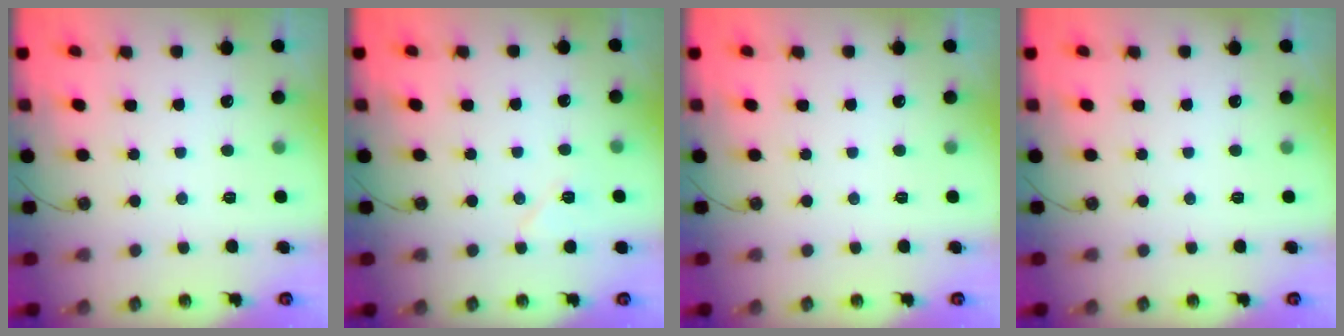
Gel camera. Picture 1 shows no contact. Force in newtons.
{"total": 6.0, "press": 5.9, "slide": 1.1}
{"total": 0.0}
{"total": 0.0}